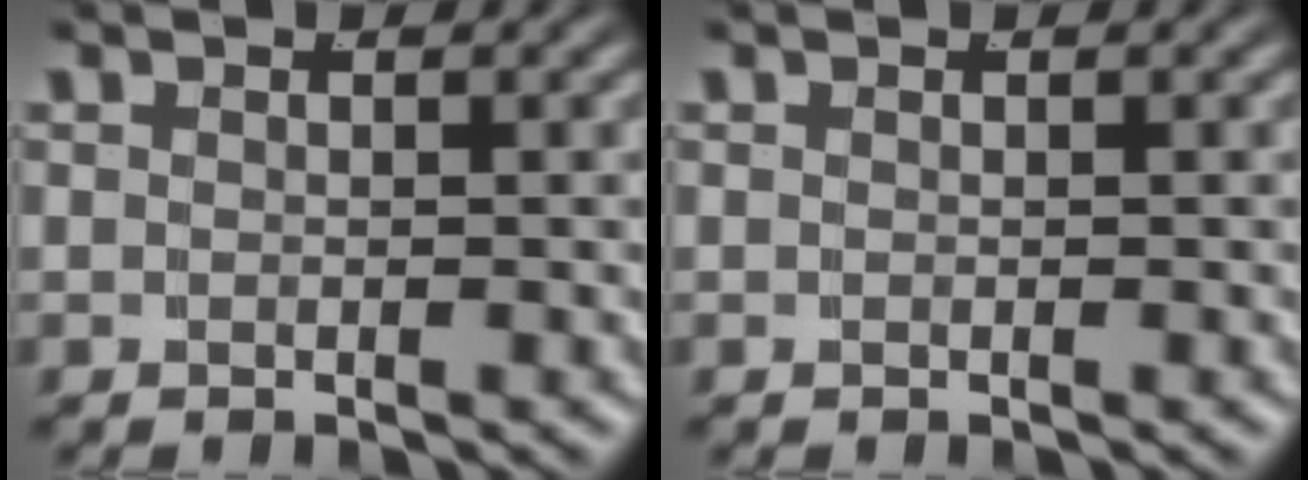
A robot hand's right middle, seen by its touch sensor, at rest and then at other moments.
{"total": 0.0}